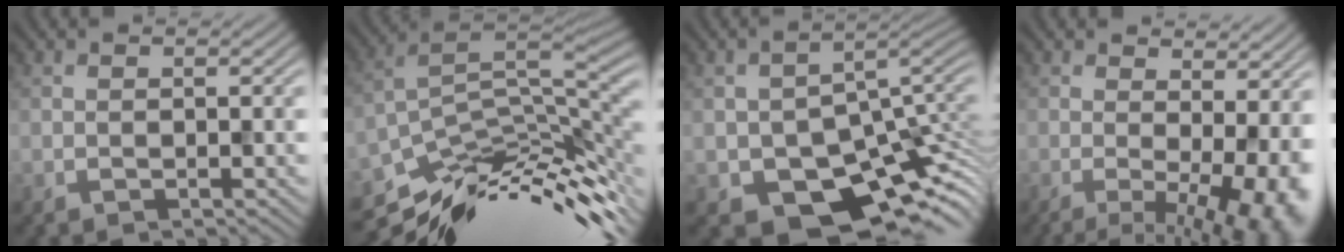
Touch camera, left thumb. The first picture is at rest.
{"total": 11.1, "force": [-7.4, 3.6, 7.5], "torque": [-0.131, -0.002, -0.120]}
{"total": 10.7, "force": [-4.5, 6.9, 6.8], "torque": [-0.105, -0.032, -0.063]}
{"total": 9.5, "force": [-1.6, 3.4, 8.8], "torque": [-0.120, -0.009, -0.006]}